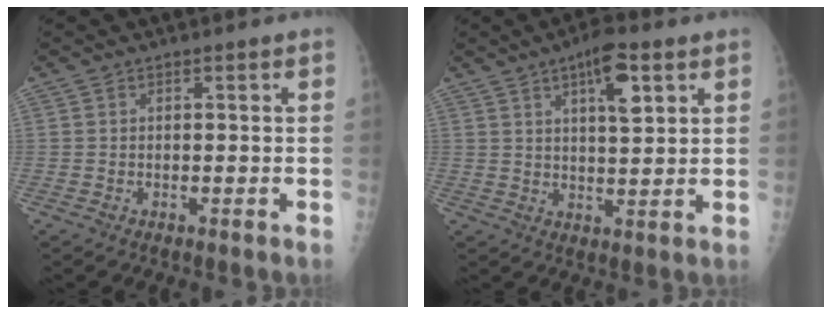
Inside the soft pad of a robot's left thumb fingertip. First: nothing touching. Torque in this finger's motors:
{"motor_torque": [0.03, 0.38, 0.00, -0.06, 0.14]}